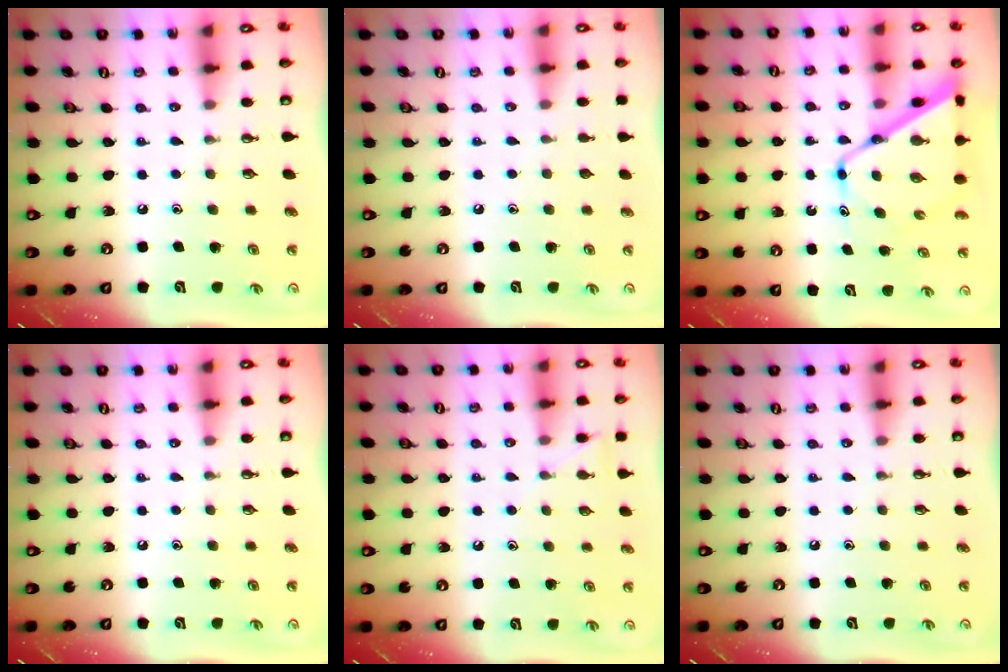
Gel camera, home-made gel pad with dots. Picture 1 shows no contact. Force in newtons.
{"total": 0.0}
{"total": 12.7, "press": 12.7, "slide": 1.0}
{"total": 0.0}
{"total": 6.3, "press": 6.2, "slide": 0.8}
{"total": 0.0}